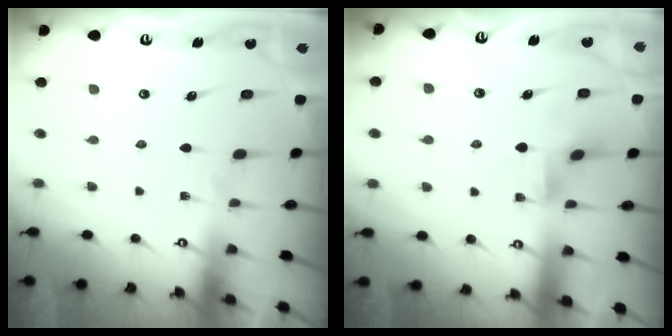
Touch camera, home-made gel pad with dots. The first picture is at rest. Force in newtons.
{"total": 2.4, "press": 2.4, "slide": 0.4}